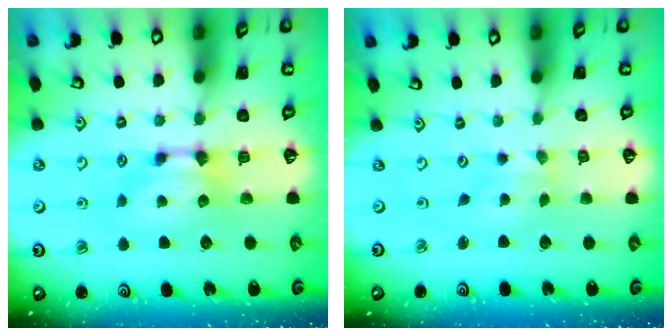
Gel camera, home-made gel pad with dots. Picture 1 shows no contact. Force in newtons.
{"total": 2.8, "press": 2.7, "slide": 0.9}